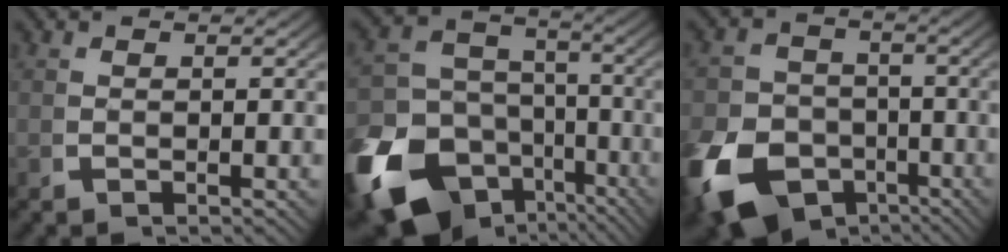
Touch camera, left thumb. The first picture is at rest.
{"total": 16.0, "force": [-6.0, 11.5, 9.4], "torque": [-0.186, -0.071, -0.080]}
{"total": 14.8, "force": [-6.6, 11.6, 6.3], "torque": [-0.133, -0.067, -0.097]}